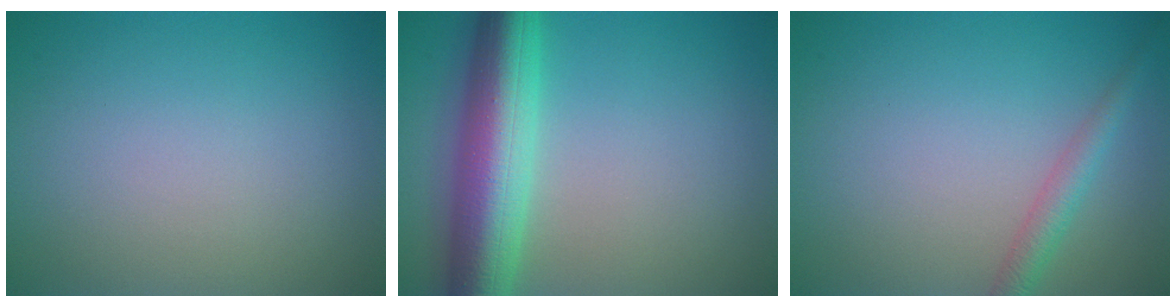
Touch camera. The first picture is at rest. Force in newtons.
{"total": 8.6, "press": 8.6, "slide": 0.3}
{"total": 2.1, "press": 2.1, "slide": 0.1}